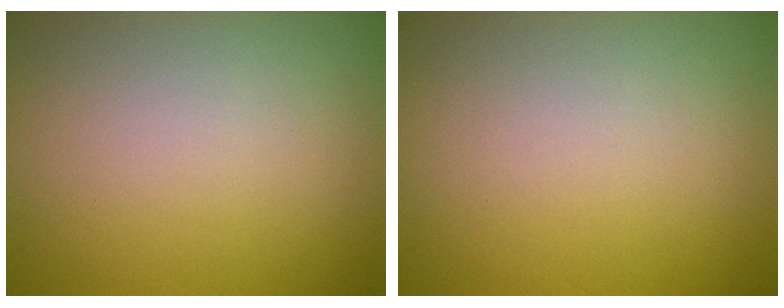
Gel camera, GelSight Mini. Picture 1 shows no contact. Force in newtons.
{"total": 0.0}